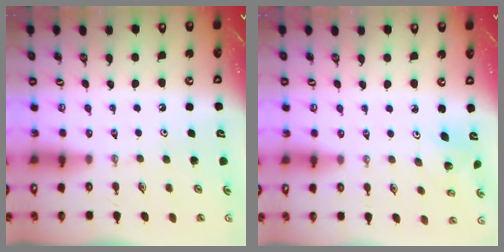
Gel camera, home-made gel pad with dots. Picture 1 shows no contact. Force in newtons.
{"total": 2.7, "press": 2.7, "slide": 0.2}